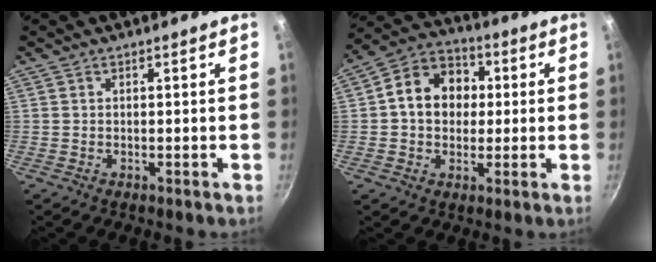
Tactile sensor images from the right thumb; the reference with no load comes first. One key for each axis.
{"total": 12.0, "fx": 1.2, "fy": 9.7, "fz": 7.0, "tx": -0.082, "ty": 0.022, "tz": 0.001}